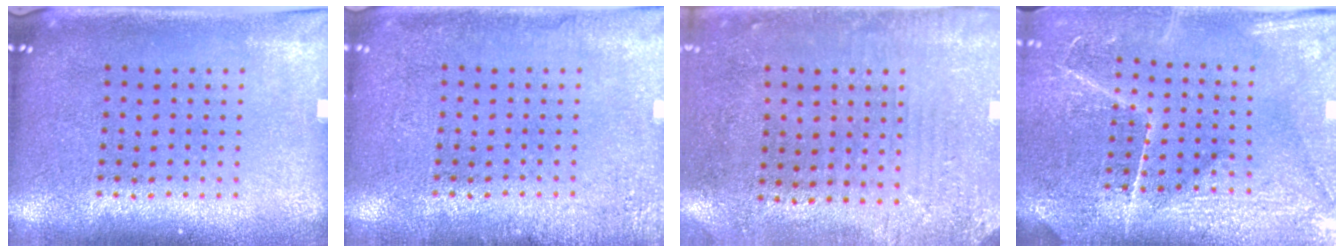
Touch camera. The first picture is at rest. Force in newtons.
{"total": 2.0, "press": 2.0, "slide": 0.3}
{"total": 2.8, "press": 2.3, "slide": 1.7}
{"total": 3.9, "press": 3.7, "slide": 1.3}